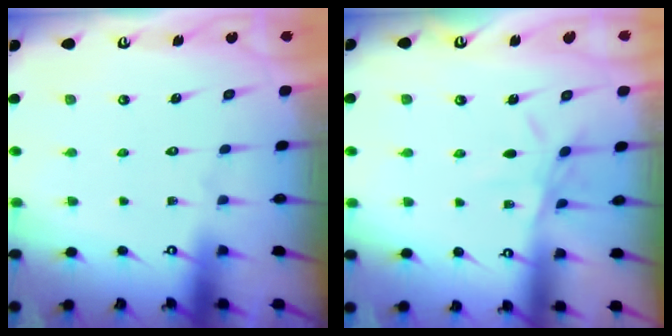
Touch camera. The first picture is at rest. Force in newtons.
{"total": 6.6, "press": 6.5, "slide": 0.7}